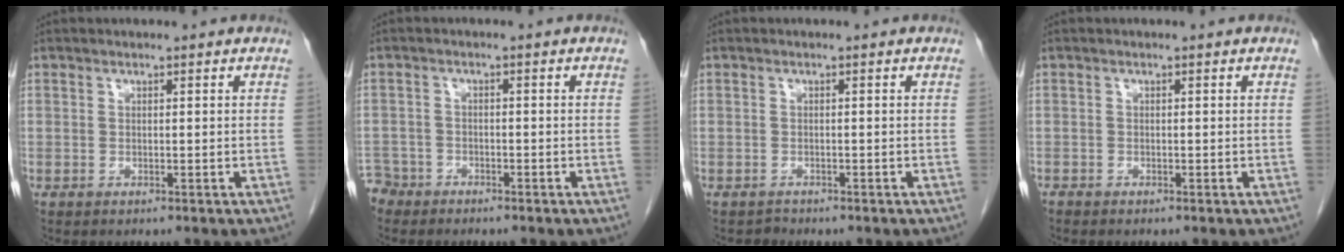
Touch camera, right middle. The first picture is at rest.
{"total": 3.6, "force": [-3.1, 1.7, -0.6], "torque": [0.009, 0.001, -0.065]}
{"total": 0.6, "force": [-0.5, 0.1, -0.4], "torque": [0.001, -0.004, -0.010]}
{"total": 0.5, "force": [-0.5, 0.1, 0.0], "torque": [-0.008, -0.002, -0.014]}